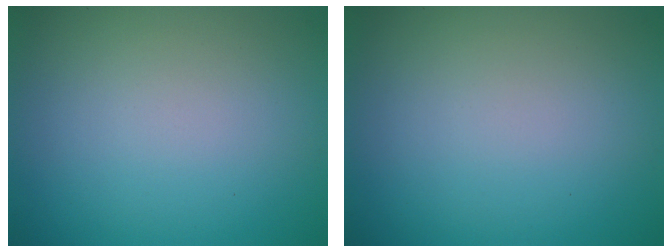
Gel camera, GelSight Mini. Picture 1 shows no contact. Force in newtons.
{"total": 0.0}